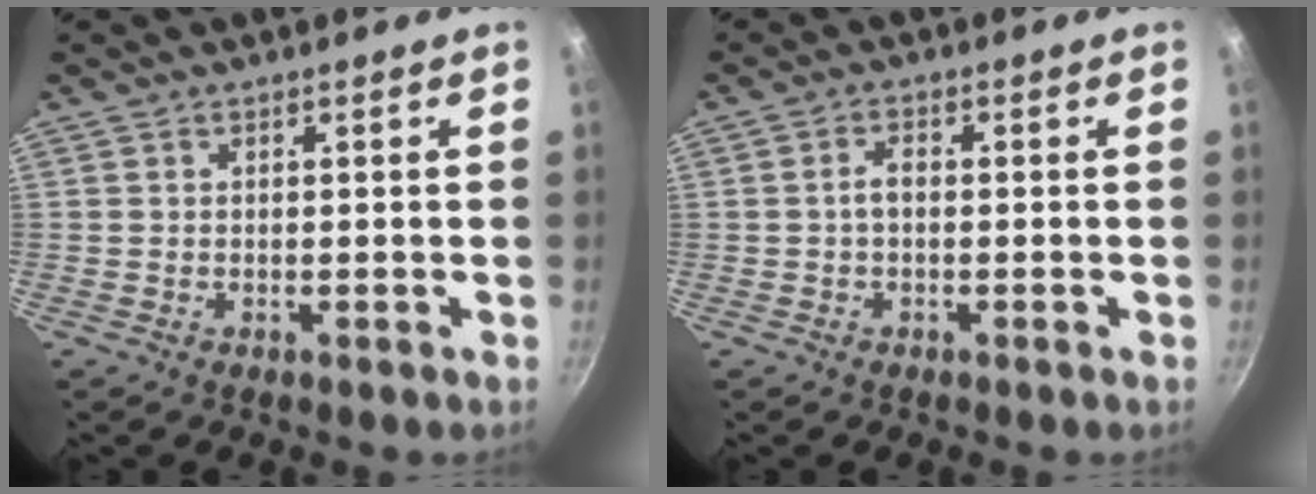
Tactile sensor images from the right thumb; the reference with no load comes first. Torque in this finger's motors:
{"motor_torque": [0.07, 0.64, 0.70, 0.07, 0.06]}